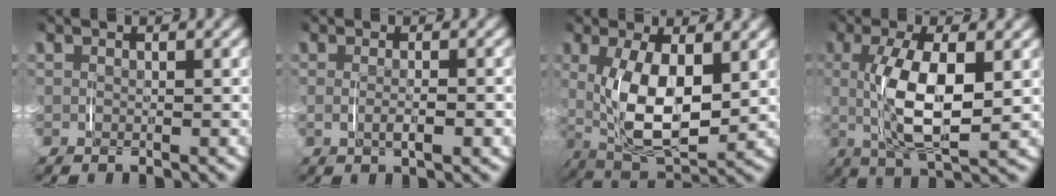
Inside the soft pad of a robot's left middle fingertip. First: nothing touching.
{"total": 1.5, "force": [-0.5, -0.2, 1.4], "torque": [-0.023, -0.003, -0.005]}
{"total": 8.0, "force": [0.4, 3.7, 7.1], "torque": [-0.130, -0.011, 0.016]}
{"total": 6.6, "force": [0.2, 1.7, 6.3], "torque": [-0.119, -0.006, 0.008]}